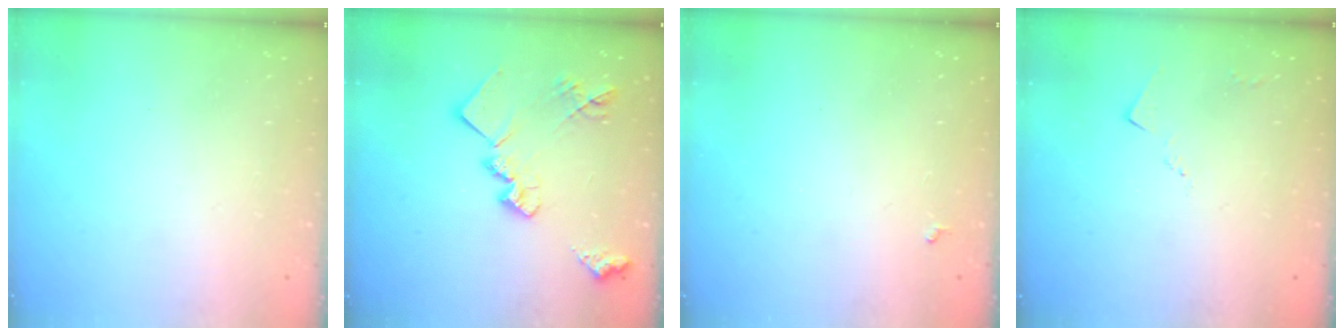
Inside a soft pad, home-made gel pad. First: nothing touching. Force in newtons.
{"total": 18.1, "press": 18.1, "slide": 1.4}
{"total": 3.0, "press": 2.9, "slide": 0.5}
{"total": 4.1, "press": 4.1, "slide": 0.5}